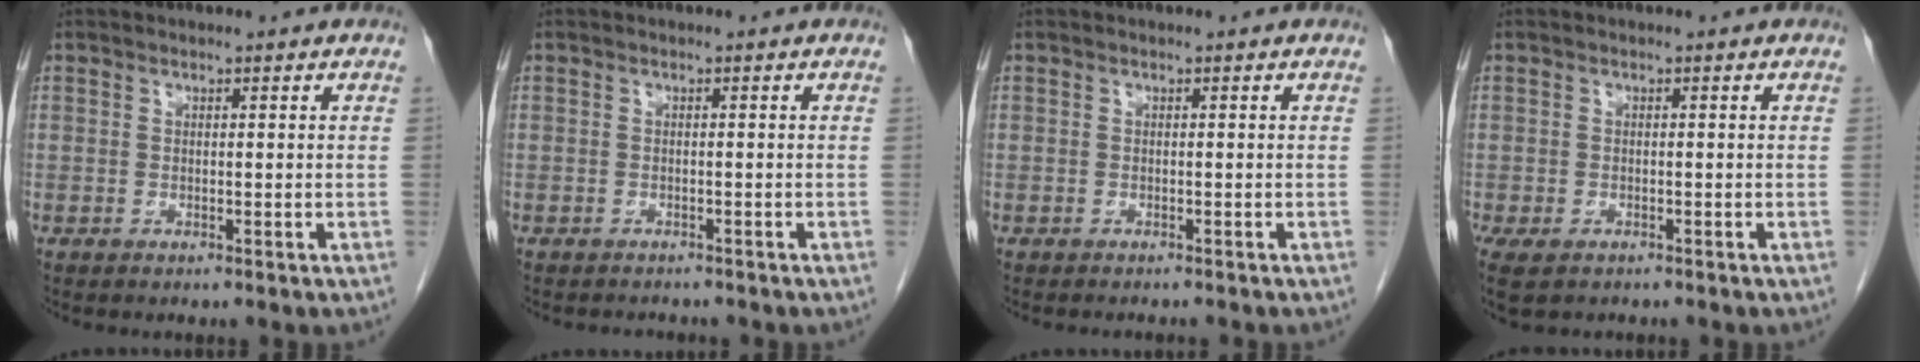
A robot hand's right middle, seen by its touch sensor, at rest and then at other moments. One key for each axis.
{"total": 2.4, "fx": -2.2, "fy": 0.8, "fz": 0.4, "tx": -0.012, "ty": -0.006, "tz": -0.028}
{"total": 3.1, "fx": -2.9, "fy": 0.5, "fz": 1.2, "tx": -0.013, "ty": -0.004, "tz": -0.034}
{"total": 5.5, "fx": -3.6, "fy": 2.9, "fz": 3.0, "tx": -0.067, "ty": -0.014, "tz": -0.053}